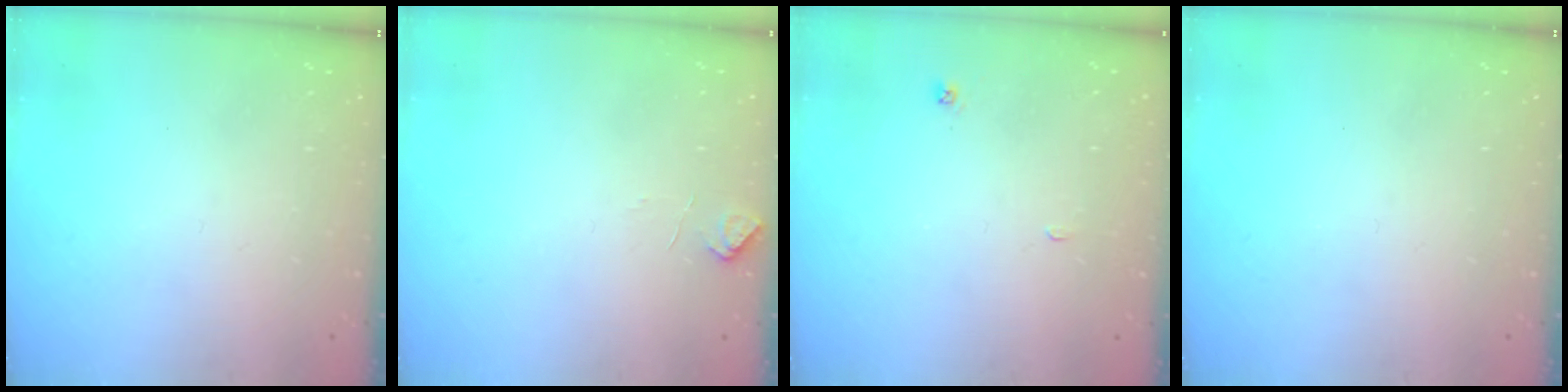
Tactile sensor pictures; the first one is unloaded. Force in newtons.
{"total": 2.9, "press": 2.8, "slide": 0.6}
{"total": 4.6, "press": 4.5, "slide": 0.2}
{"total": 0.0}